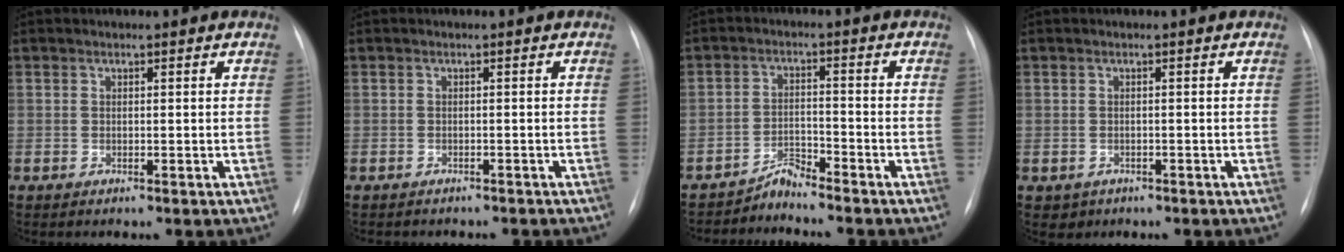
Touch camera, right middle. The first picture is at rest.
{"total": 5.3, "force": [-4.7, 1.8, 1.8], "torque": [-0.022, -0.001, -0.049]}
{"total": 3.0, "force": [-3.0, -0.4, -0.3], "torque": [0.003, -0.014, -0.054]}
{"total": 1.7, "force": [-0.8, 1.4, 0.2], "torque": [-0.005, 0.002, -0.005]}